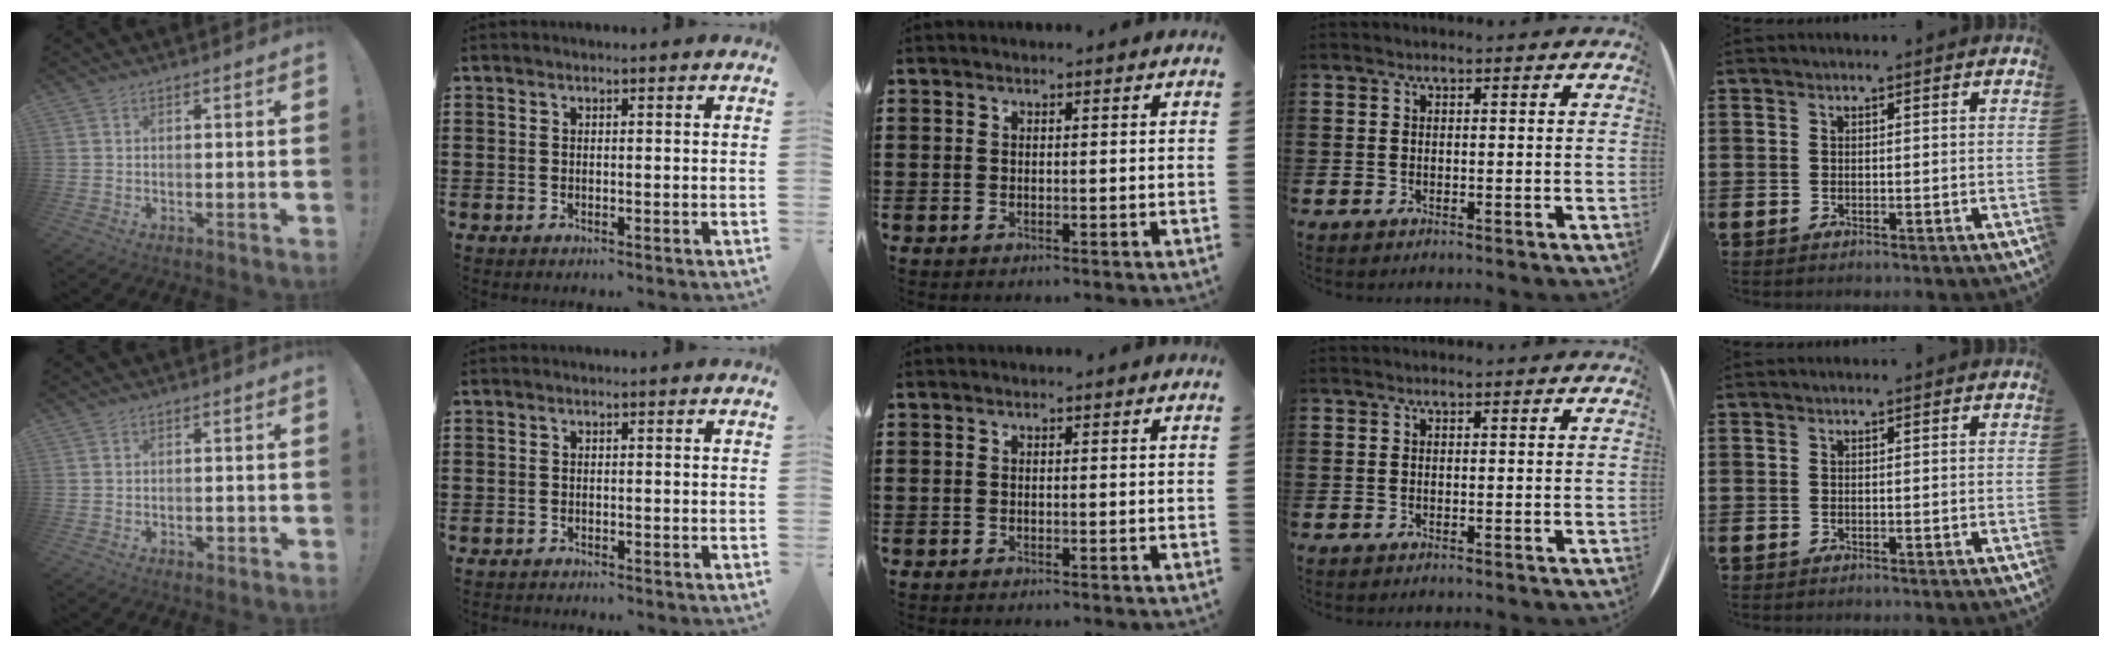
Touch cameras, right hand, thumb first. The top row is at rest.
{"thumb": {"total": 1.3, "force": [-0.6, 0.8, 0.8], "torque": [-0.007, 0.000, -0.010]}, "index": {"total": 0.6, "force": [-0.5, 0.2, -0.1], "torque": [0.001, 0.003, -0.013]}}